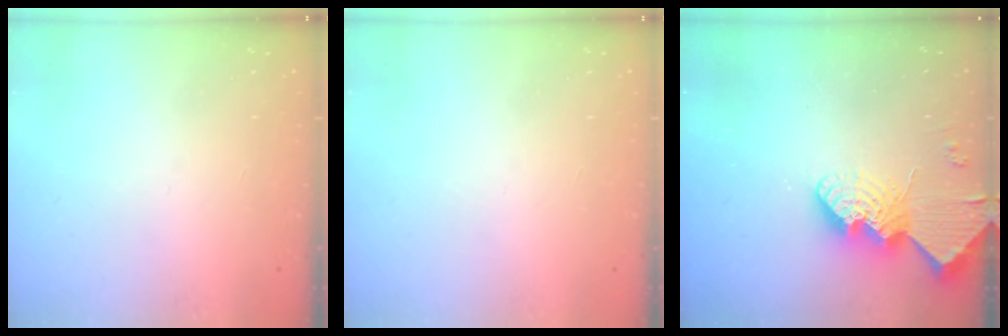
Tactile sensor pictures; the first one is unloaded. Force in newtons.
{"total": 0.0}
{"total": 12.9, "press": 12.9, "slide": 1.3}